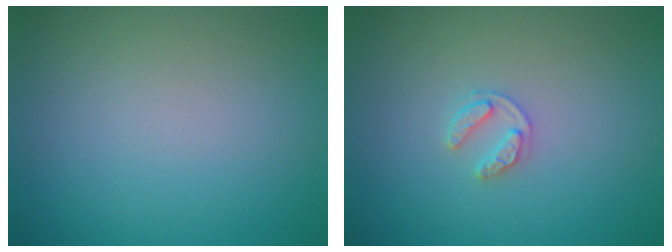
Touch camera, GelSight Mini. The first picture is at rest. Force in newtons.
{"total": 1.6, "press": 1.6, "slide": 0.3}